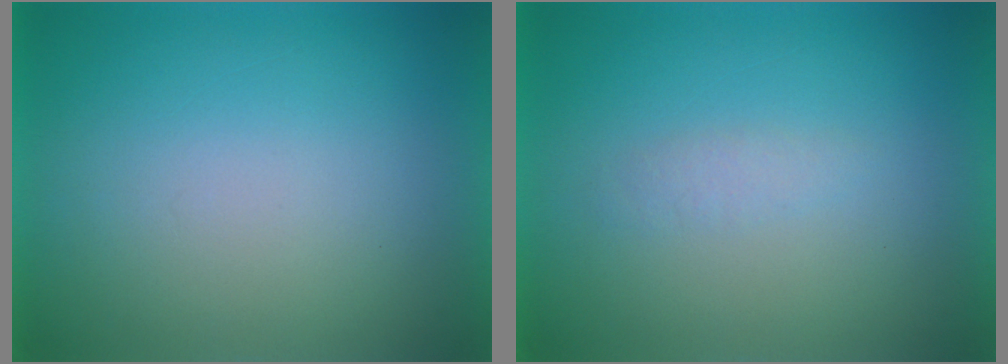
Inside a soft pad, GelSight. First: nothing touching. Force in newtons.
{"total": 1.3}